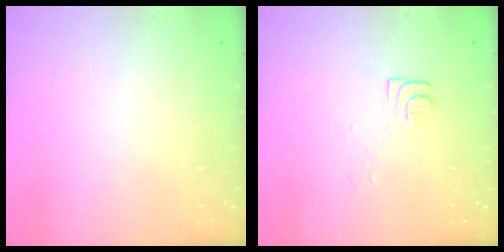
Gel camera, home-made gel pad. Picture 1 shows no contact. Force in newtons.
{"total": 5.9, "press": 5.9, "slide": 0.8}